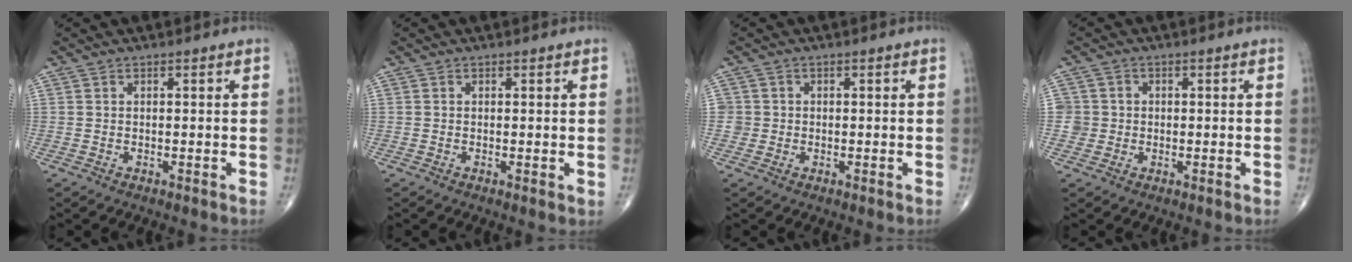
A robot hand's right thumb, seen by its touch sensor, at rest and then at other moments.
{"total": 0.8, "force": [0.1, 0.3, 0.7], "torque": [-0.013, -0.004, -0.001]}
{"total": 2.0, "force": [-0.2, 2.0, -0.1], "torque": [0.017, 0.007, -0.006]}
{"total": 3.2, "force": [-0.1, 3.2, 0.0], "torque": [0.026, 0.008, -0.004]}